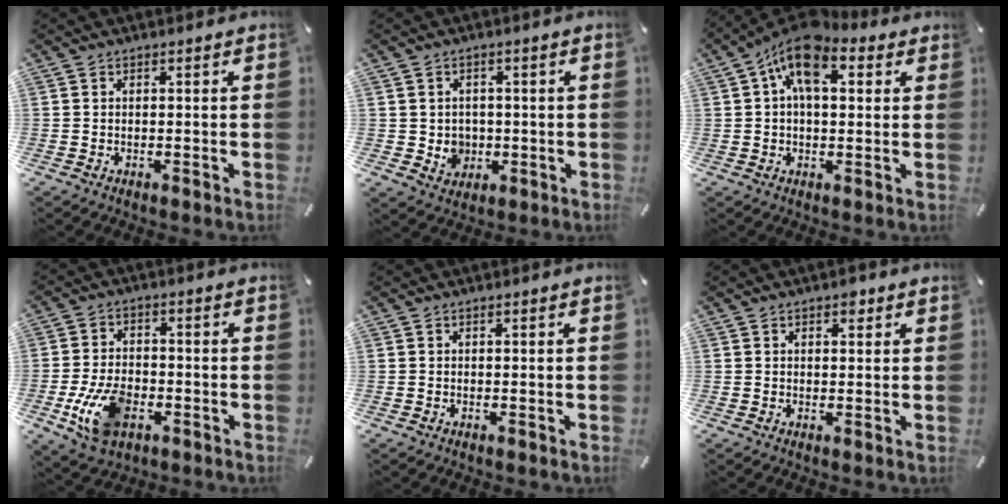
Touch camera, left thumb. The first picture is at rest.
{"total": 4.9, "force": [0.2, 4.9, 0.9], "torque": [-0.001, -0.002, 0.005]}
{"total": 10.7, "force": [3.3, 5.5, 8.6], "torque": [-0.163, -0.008, 0.058]}
{"total": 11.2, "force": [-3.8, 7.1, 7.7], "torque": [-0.160, 0.004, -0.068]}
{"total": 0.0}
{"total": 2.2, "force": [1.2, 1.5, 1.1], "torque": [-0.009, -0.001, 0.017]}